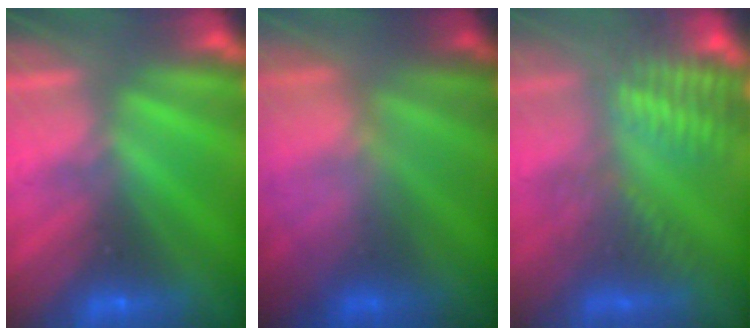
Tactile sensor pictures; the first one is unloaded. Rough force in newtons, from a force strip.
{"total": 5.7}
{"total": 4.6}